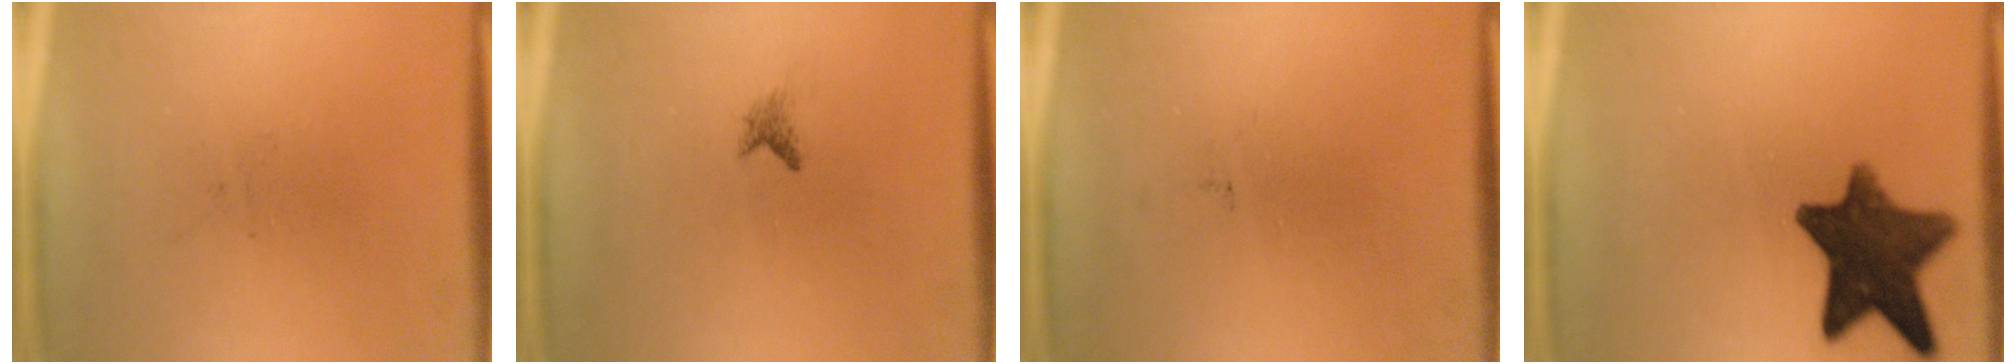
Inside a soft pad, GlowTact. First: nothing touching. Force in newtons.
{"total": 0.8}
{"total": 0.0}
{"total": 12.0}